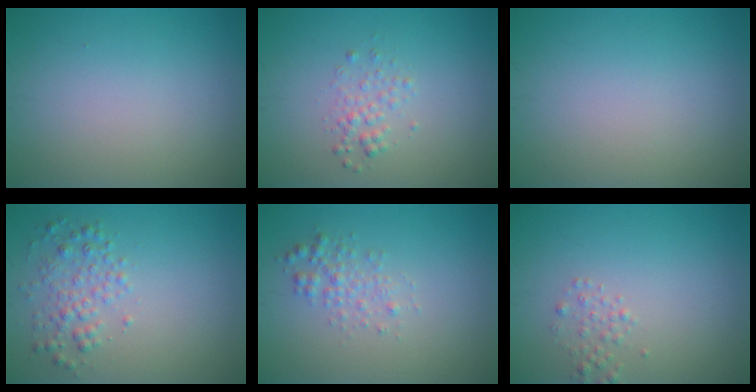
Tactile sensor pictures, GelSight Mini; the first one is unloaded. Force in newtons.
{"total": 1.5, "press": 1.5, "slide": 0.1}
{"total": 0.0}
{"total": 2.4, "press": 2.4, "slide": 0.1}
{"total": 1.8, "press": 1.8, "slide": 0.0}
{"total": 1.2, "press": 1.2, "slide": 0.1}